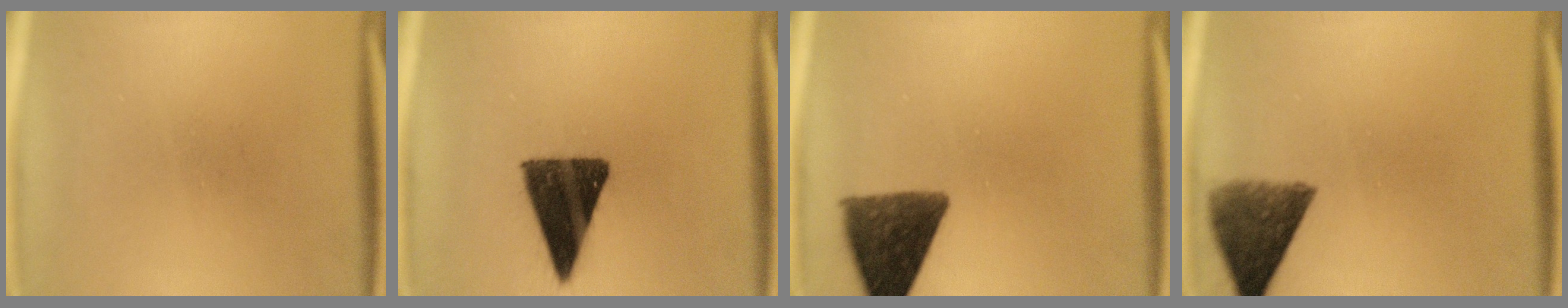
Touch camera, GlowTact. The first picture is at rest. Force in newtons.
{"total": 13.5}
{"total": 11.0}
{"total": 8.5}